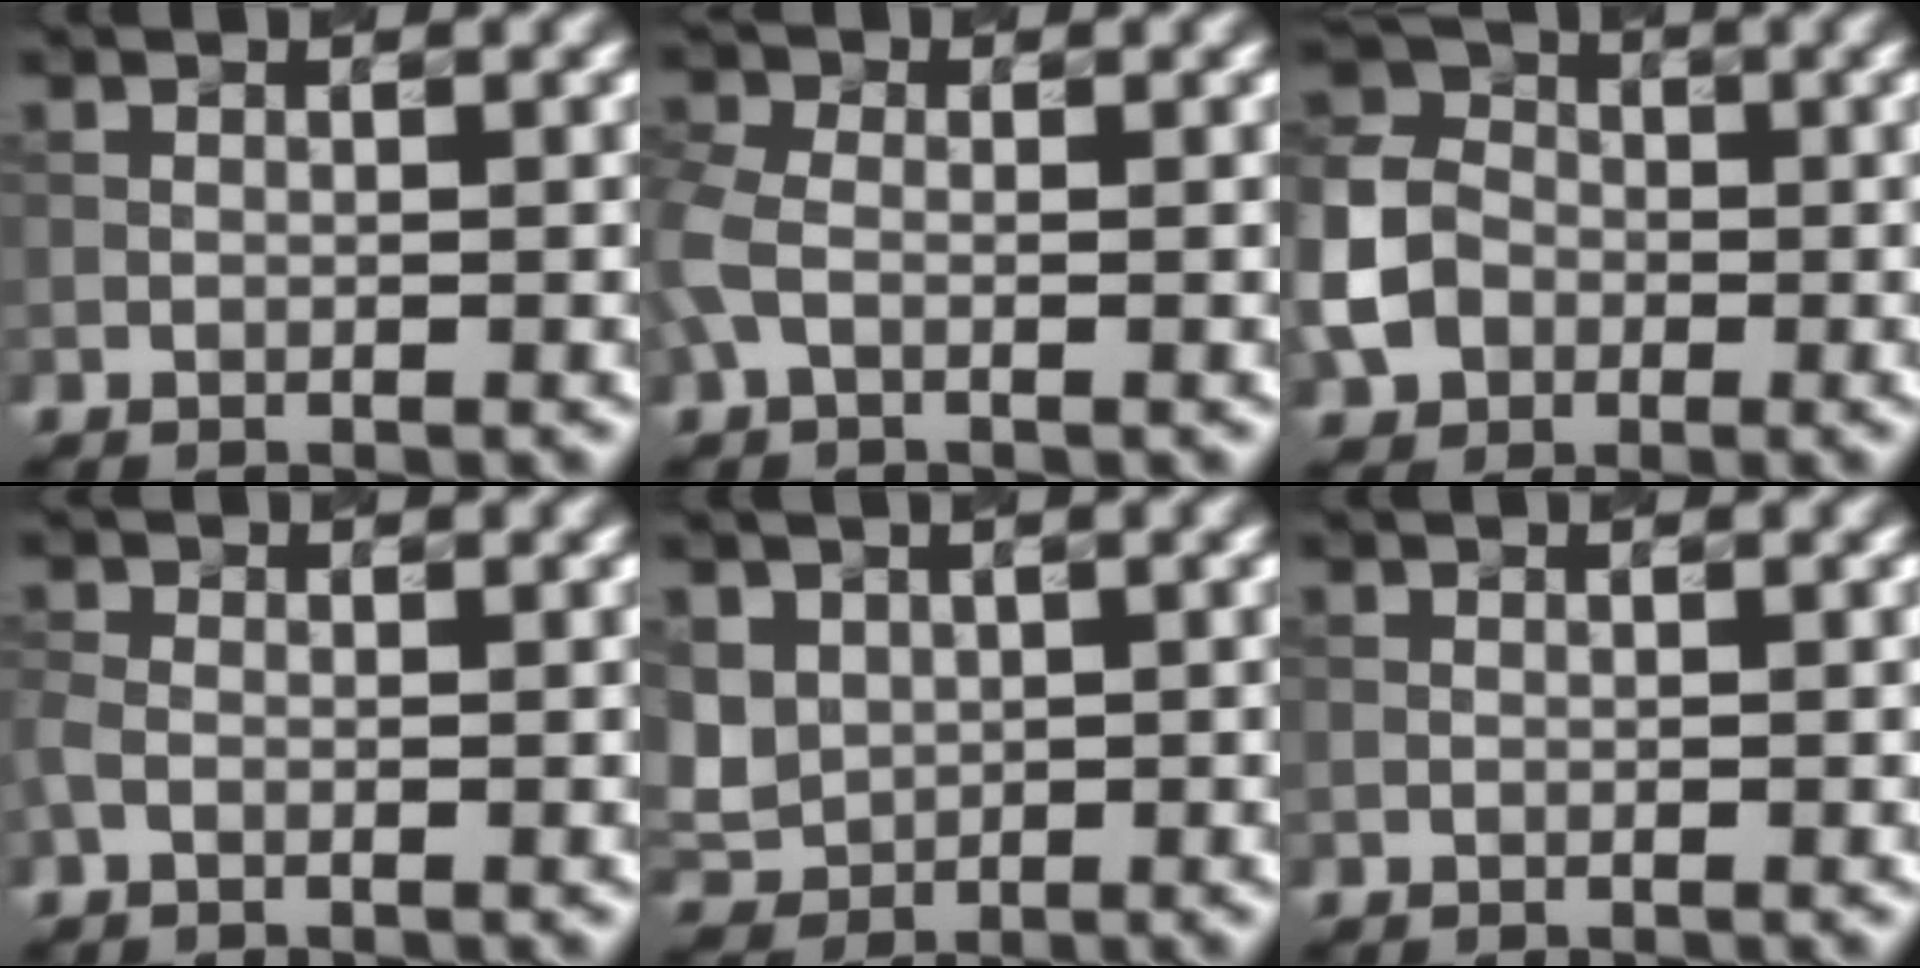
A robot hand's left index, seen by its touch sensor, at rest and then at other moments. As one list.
[{"total": 2.5, "force": [-0.3, 1.8, 1.8], "torque": [-0.054, 0.004, -0.016]}, {"total": 6.2, "force": [-1.8, 5.3, 2.8], "torque": [-0.072, 0.004, -0.052]}, {"total": 1.4, "force": [-0.6, 0.9, 0.8], "torque": [-0.026, 0.000, -0.016]}, {"total": 3.5, "force": [0.9, 3.1, 1.3], "torque": [-0.040, 0.003, 0.021]}, {"total": 0.0}]